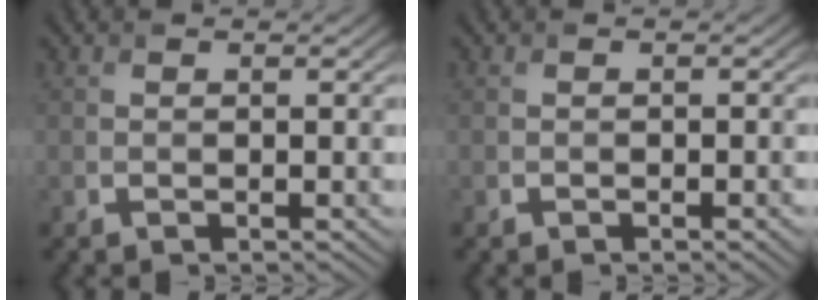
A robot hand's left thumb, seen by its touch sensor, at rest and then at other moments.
{"total": 1.2, "force": [-0.6, 0.3, 1.0], "torque": [-0.012, 0.003, -0.009]}